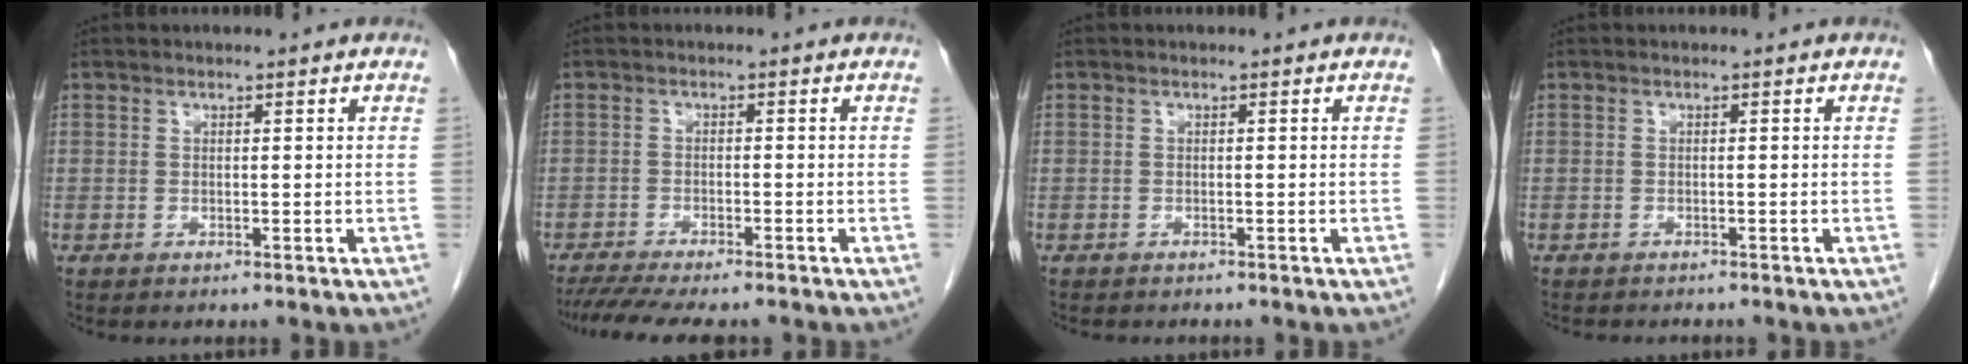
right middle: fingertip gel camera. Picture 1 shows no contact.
{"total": 10.2, "force": [-8.8, 1.4, 4.9], "torque": [-0.070, -0.010, -0.133]}
{"total": 2.2, "force": [-2.0, 0.7, 0.8], "torque": [-0.015, -0.004, -0.022]}
{"total": 3.3, "force": [-2.9, 1.0, 1.1], "torque": [-0.016, -0.005, -0.036]}